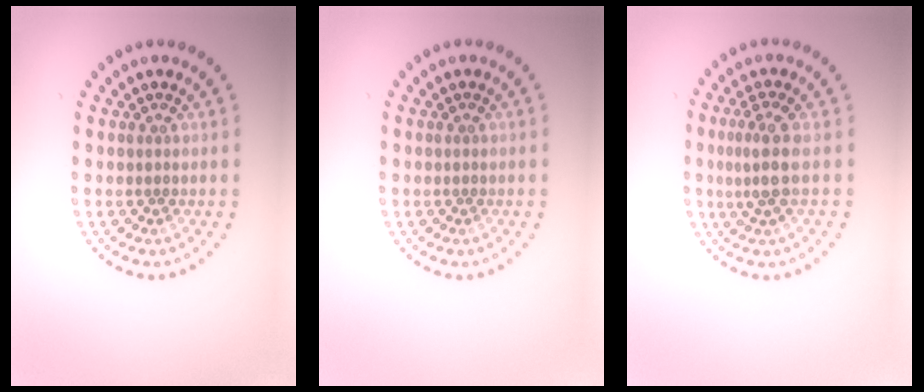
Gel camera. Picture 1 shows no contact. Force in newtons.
{"total": 0.0}
{"total": 2.5, "press": 2.0, "slide": 1.6}